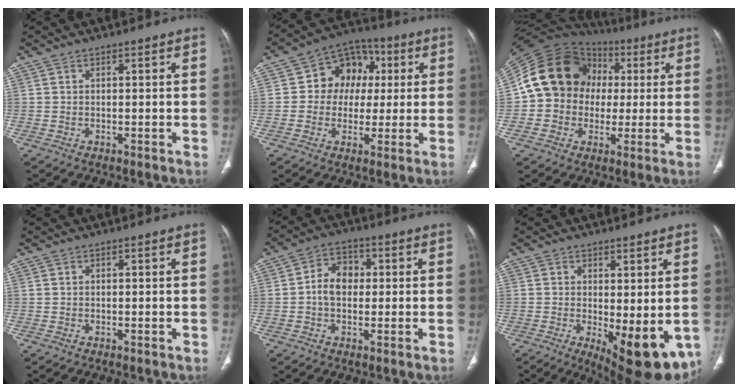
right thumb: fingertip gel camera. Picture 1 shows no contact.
{"total": 11.5, "force": [1.5, 9.7, 6.1], "torque": [-0.043, 0.017, 0.013]}
{"total": 17.4, "force": [2.0, 15.5, 7.7], "torque": [-0.106, 0.037, 0.037]}
{"total": 0.0}
{"total": 6.6, "force": [0.1, 5.0, 4.3], "torque": [-0.055, 0.018, -0.007]}
{"total": 12.0, "force": [-2.8, 4.4, 10.9], "torque": [-0.135, -0.026, -0.023]}